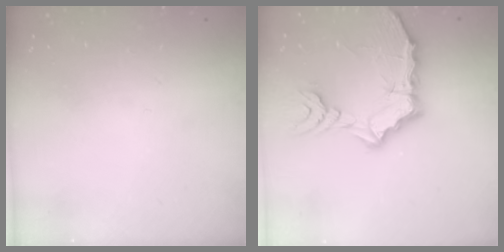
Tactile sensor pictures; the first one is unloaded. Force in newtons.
{"total": 12.7, "press": 12.6, "slide": 1.8}